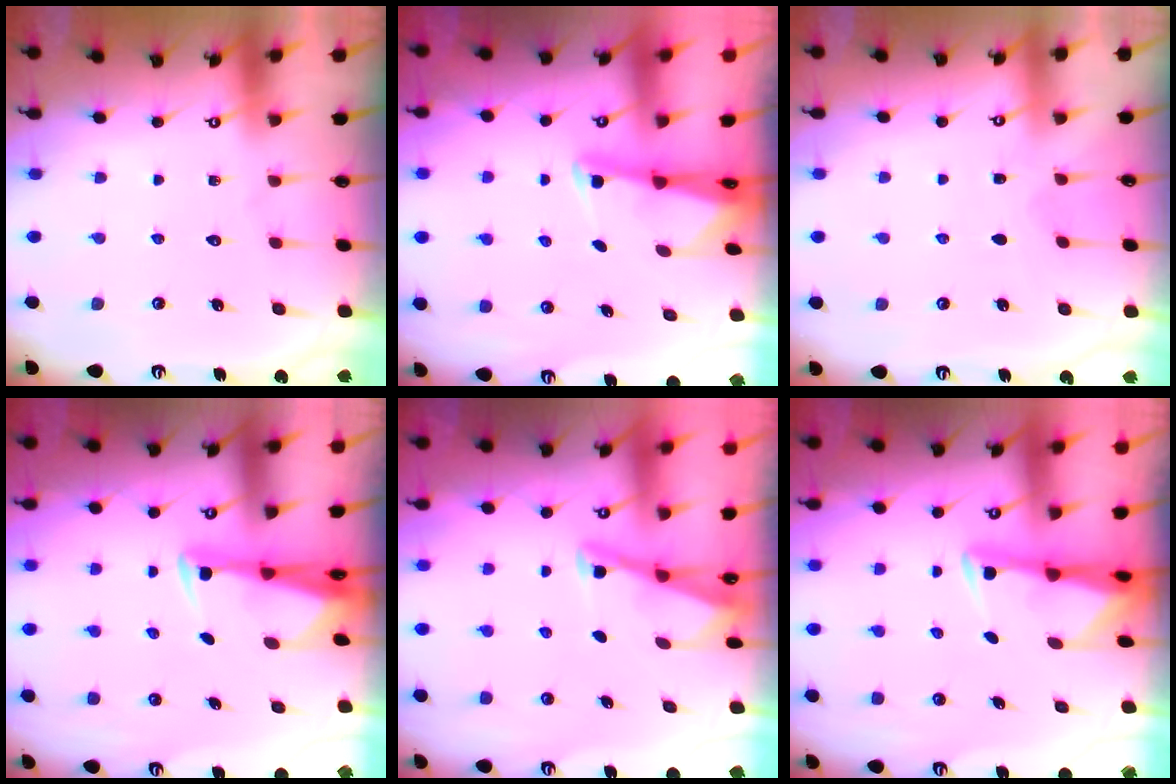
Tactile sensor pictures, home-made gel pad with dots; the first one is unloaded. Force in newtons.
{"total": 2.1, "press": 2.1, "slide": 0.3}
{"total": 2.8, "press": 2.8, "slide": 0.3}
{"total": 2.8, "press": 2.6, "slide": 0.9}
{"total": 2.9, "press": 2.9, "slide": 0.4}
{"total": 3.0, "press": 2.9, "slide": 0.5}